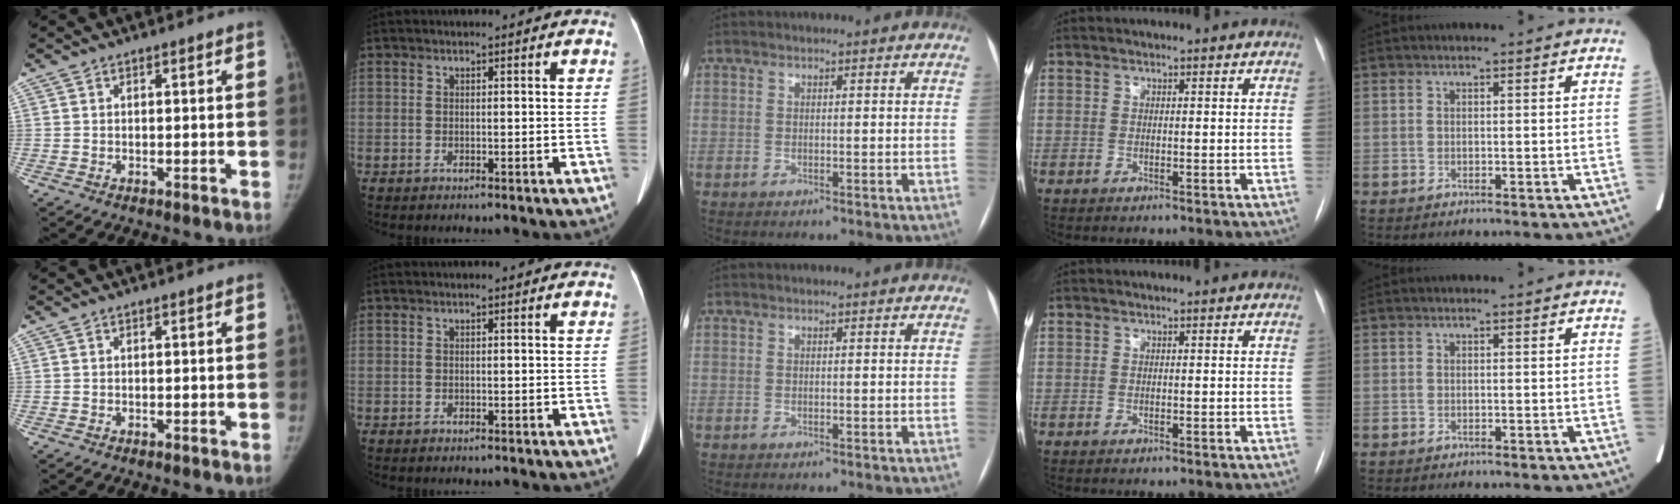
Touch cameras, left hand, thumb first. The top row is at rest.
{}